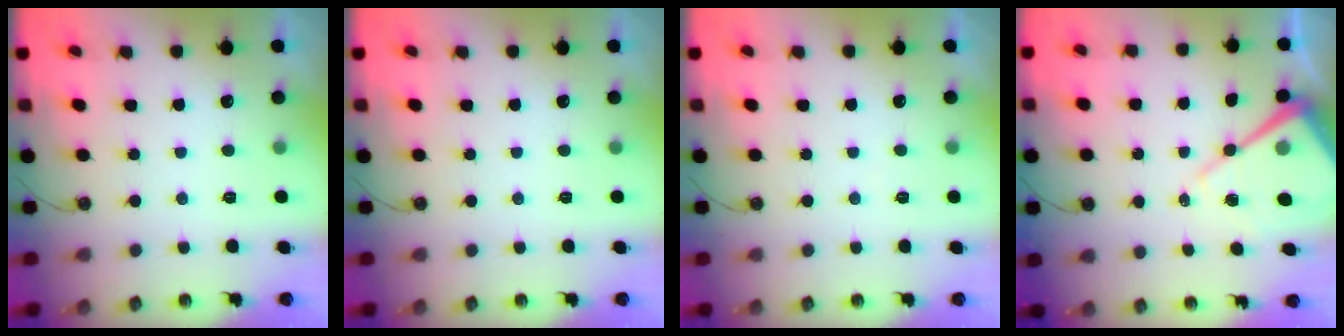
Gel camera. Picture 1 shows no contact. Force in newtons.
{"total": 0.0}
{"total": 2.3, "press": 2.2, "slide": 0.4}
{"total": 12.8, "press": 12.8, "slide": 1.0}